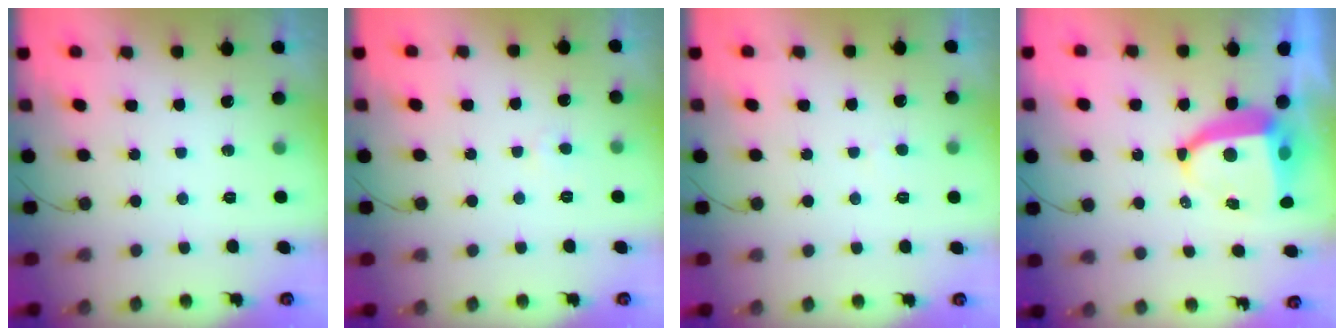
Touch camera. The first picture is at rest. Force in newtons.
{"total": 3.1, "press": 3.0, "slide": 0.3}
{"total": 1.7, "press": 1.7, "slide": 0.1}
{"total": 8.7, "press": 8.6, "slide": 1.1}